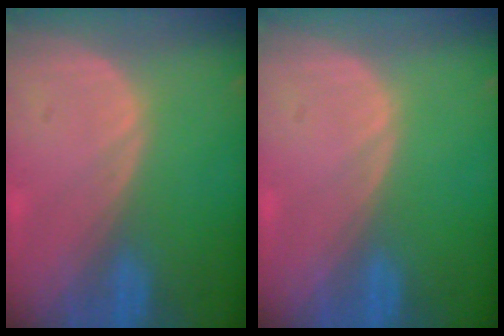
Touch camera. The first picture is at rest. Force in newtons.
{"total": 0.0}